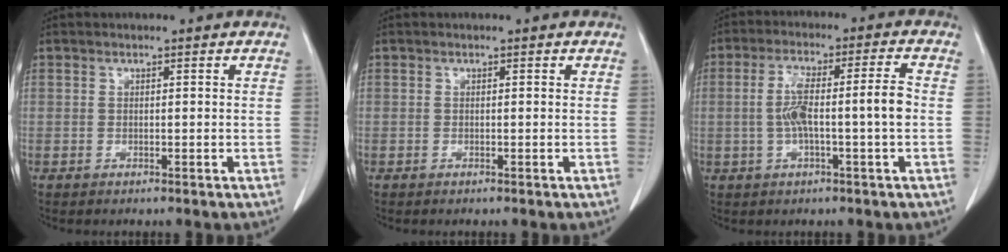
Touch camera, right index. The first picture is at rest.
{"total": 0.0}
{"total": 8.3, "force": [-0.8, 0.6, 8.2], "torque": [-0.158, 0.022, -0.014]}